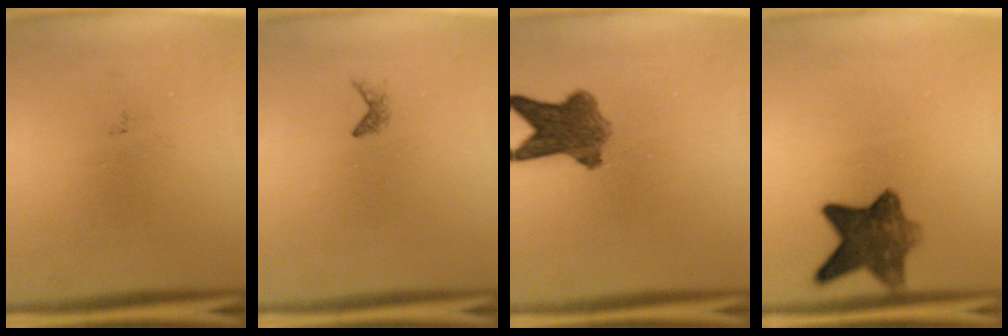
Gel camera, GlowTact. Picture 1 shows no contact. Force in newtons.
{"total": 0.6}
{"total": 7.8}
{"total": 8.2}